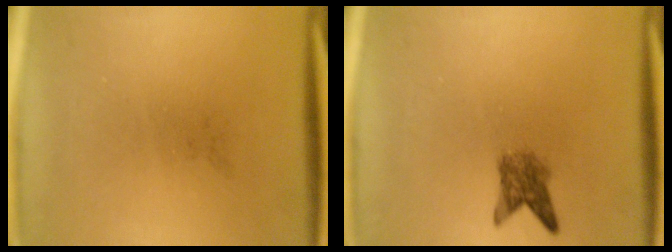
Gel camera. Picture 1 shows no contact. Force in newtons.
{"total": 2.9}